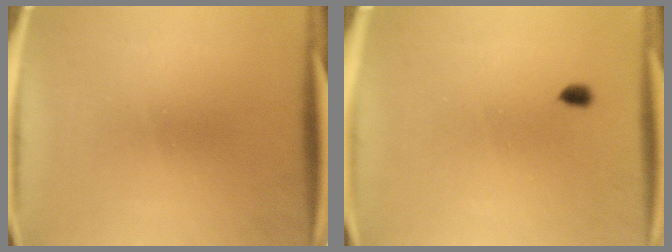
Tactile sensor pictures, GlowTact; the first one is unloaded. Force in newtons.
{"total": 1.2}